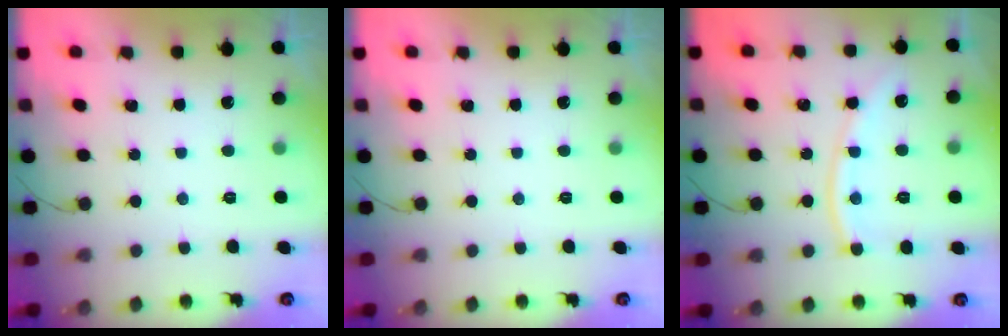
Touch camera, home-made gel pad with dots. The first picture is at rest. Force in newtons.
{"total": 0.0}
{"total": 11.8, "press": 11.7, "slide": 1.3}